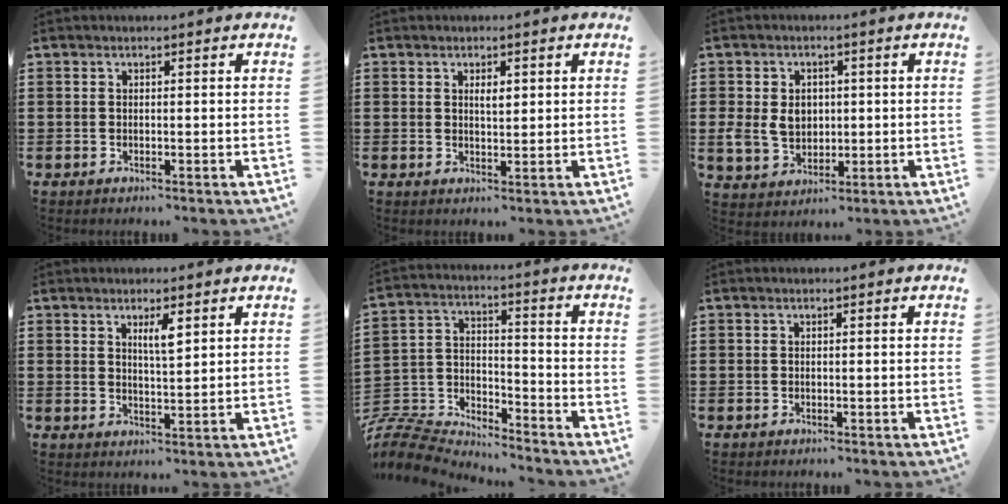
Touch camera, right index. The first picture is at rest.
{"total": 1.8, "force": [0.6, 0.6, 1.6], "torque": [-0.024, 0.001, 0.008]}
{"total": 5.8, "force": [0.2, 4.8, 3.4], "torque": [-0.082, 0.006, -0.002]}
{"total": 3.2, "force": [1.7, 0.7, 2.6], "torque": [-0.046, 0.001, 0.026]}
{"total": 8.0, "force": [-7.8, 1.7, 1.0], "torque": [-0.039, 0.003, -0.161]}
{"total": 0.0}